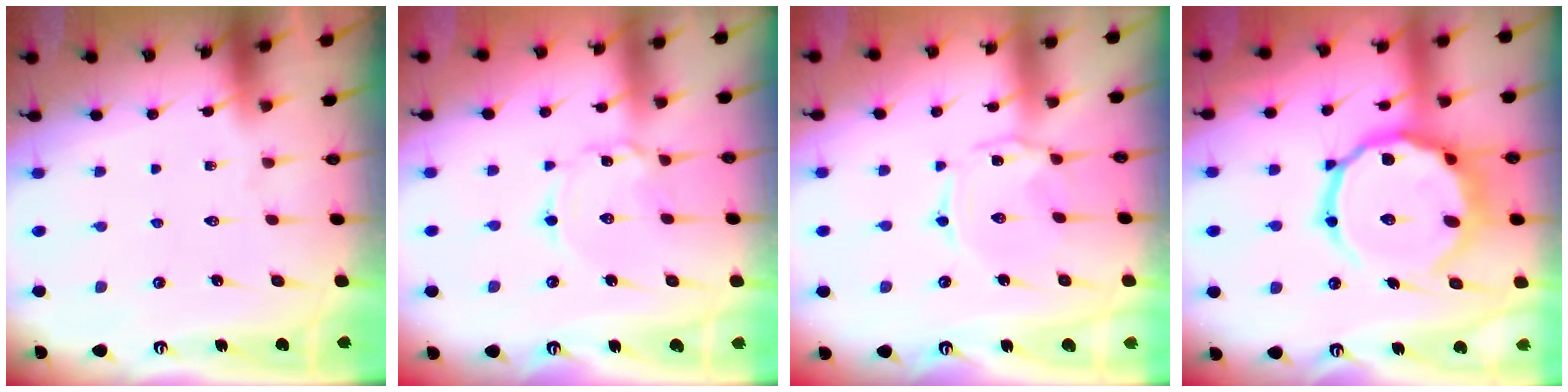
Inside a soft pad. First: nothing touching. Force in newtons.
{"total": 2.0, "press": 2.0, "slide": 0.2}
{"total": 1.5, "press": 1.5, "slide": 0.4}
{"total": 19.0, "press": 18.9, "slide": 1.9}